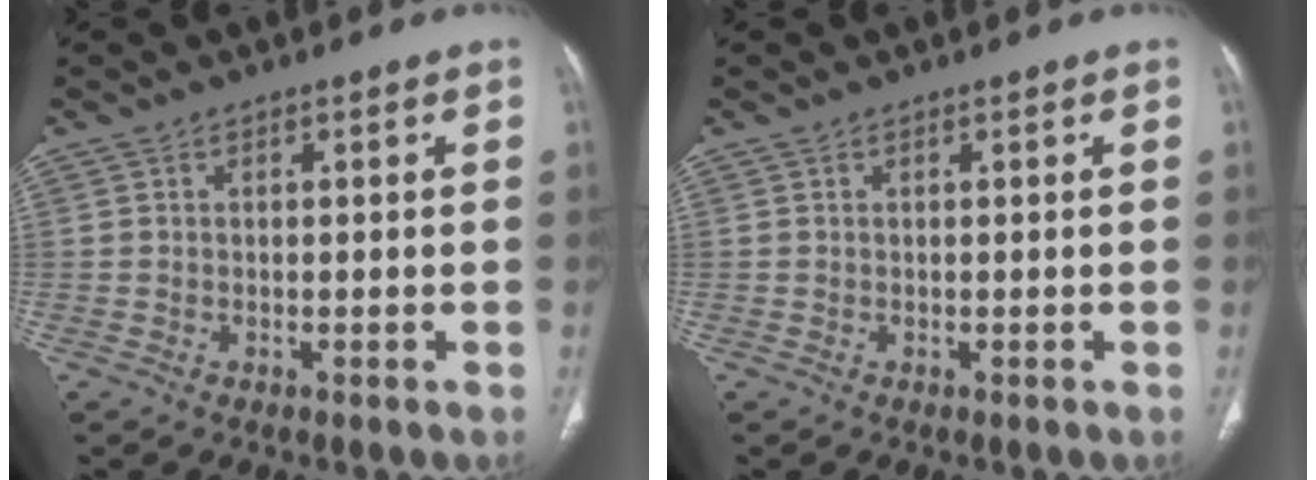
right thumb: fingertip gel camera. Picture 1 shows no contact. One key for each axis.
{"total": 0.0}